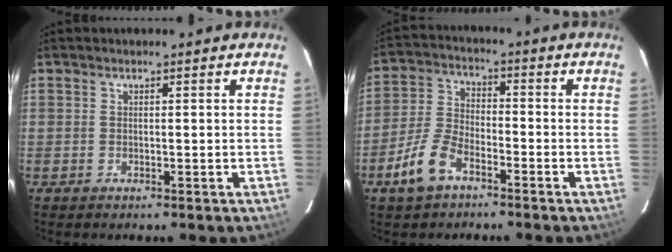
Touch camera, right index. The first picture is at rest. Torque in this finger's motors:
{"motor_torque": [0.77, -0.61, 0.41, 0.07]}